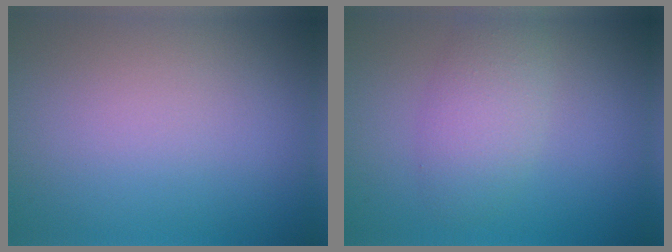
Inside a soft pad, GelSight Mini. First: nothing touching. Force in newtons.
{"total": 3.5, "press": 3.5, "slide": 0.1}